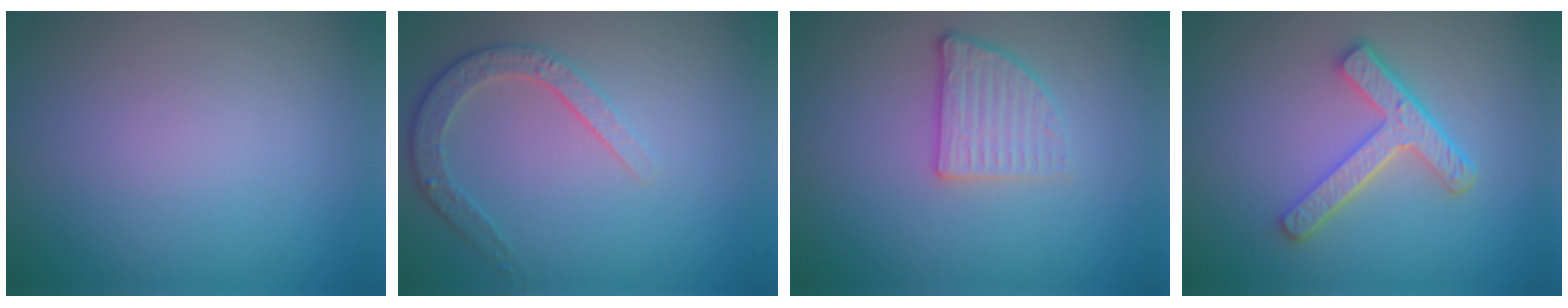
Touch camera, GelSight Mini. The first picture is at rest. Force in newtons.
{"total": 2.9, "press": 2.5, "slide": 1.6}
{"total": 2.6, "press": 2.4, "slide": 1.2}
{"total": 4.3, "press": 3.3, "slide": 2.7}